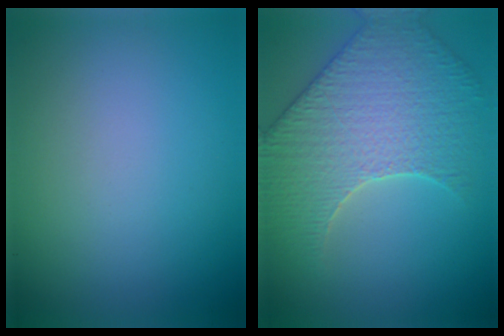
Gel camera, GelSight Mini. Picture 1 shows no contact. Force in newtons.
{"total": 5.5, "press": 5.2, "slide": 1.8}